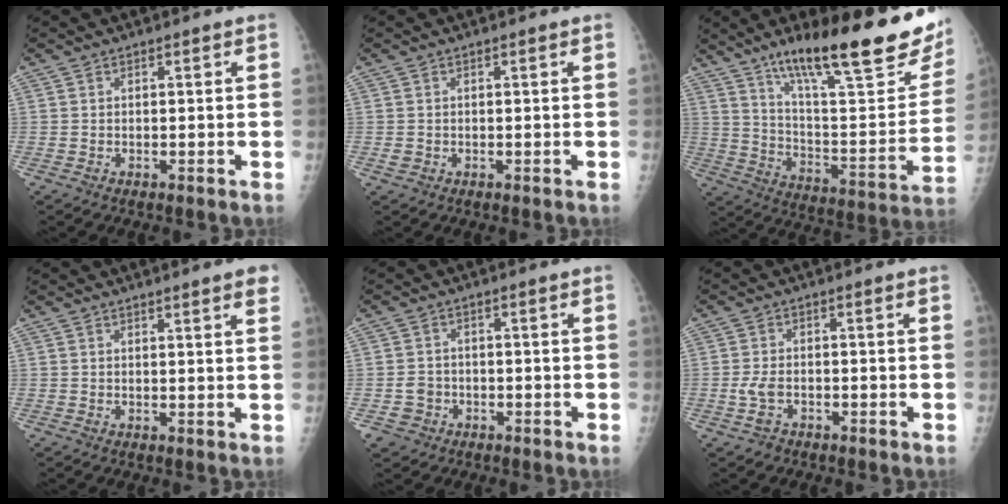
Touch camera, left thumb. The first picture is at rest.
{"total": 0.9, "force": [-0.3, 0.8, 0.4], "torque": [-0.002, 0.001, -0.002]}
{"total": 29.6, "force": [18.5, 6.8, 22.0], "torque": [-0.295, -0.060, 0.292]}
{"total": 3.6, "force": [2.6, 0.4, 2.5], "torque": [-0.024, -0.006, 0.028]}
{"total": 3.6, "force": [-1.3, 3.3, 0.5], "torque": [0.007, 0.011, -0.021]}
{"total": 2.9, "force": [-1.2, 1.9, 1.9], "torque": [-0.042, 0.006, -0.022]}